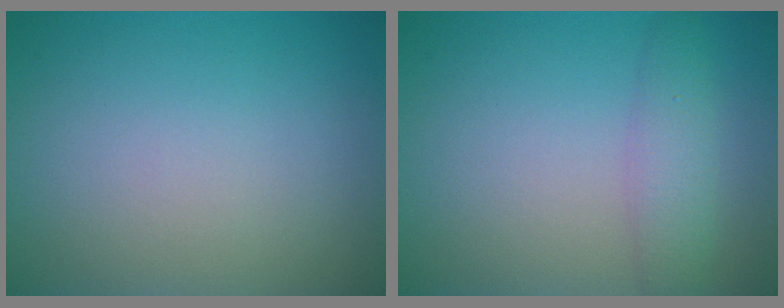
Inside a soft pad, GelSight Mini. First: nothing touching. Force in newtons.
{"total": 2.8, "press": 2.8, "slide": 0.1}